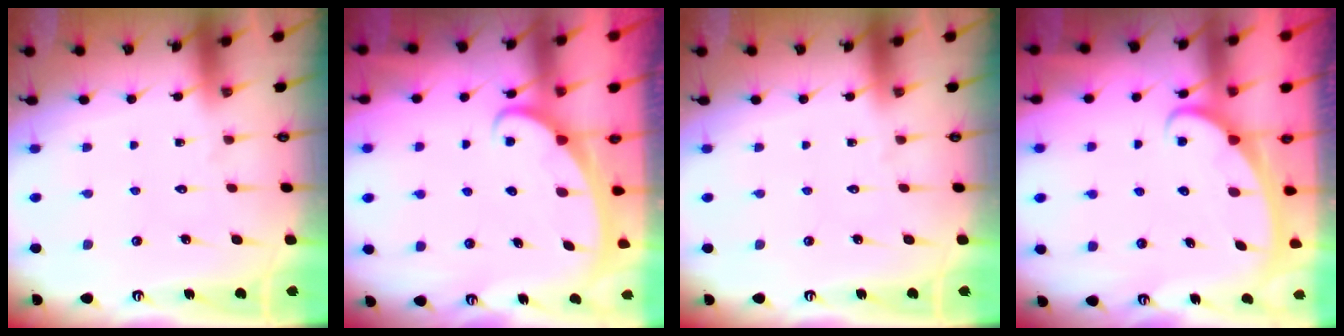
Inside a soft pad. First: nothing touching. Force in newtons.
{"total": 2.4, "press": 2.4, "slide": 0.3}
{"total": 0.0}
{"total": 2.5, "press": 2.5, "slide": 0.3}